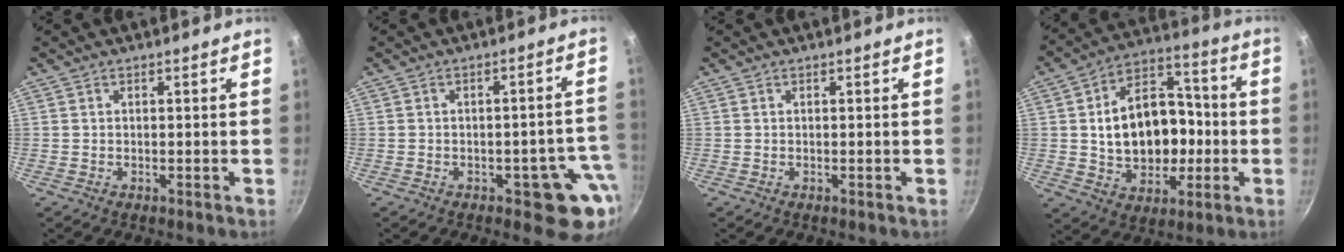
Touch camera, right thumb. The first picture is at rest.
{"total": 8.9, "force": [-3.3, 4.8, 6.7], "torque": [-0.017, 0.032, -0.035]}
{"total": 0.0}
{"total": 18.9, "force": [-0.9, 13.9, 12.8], "torque": [-0.166, 0.043, -0.007]}